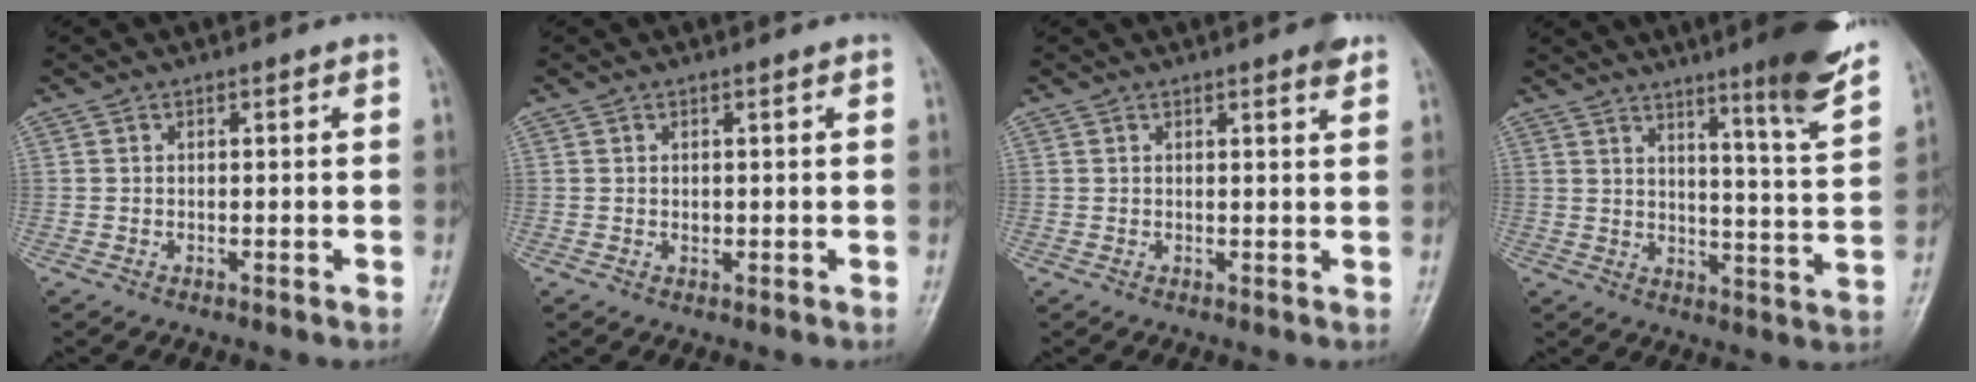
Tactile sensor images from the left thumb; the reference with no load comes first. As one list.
[{"total": 0.9, "force": [0.3, 0.6, 0.6], "torque": [-0.007, -0.001, 0.007]}, {"total": 2.2, "force": [1.5, 0.4, 1.6], "torque": [-0.019, -0.007, 0.017]}, {"total": 14.3, "force": [10.0, 0.8, 10.2], "torque": [-0.130, -0.063, 0.134]}]